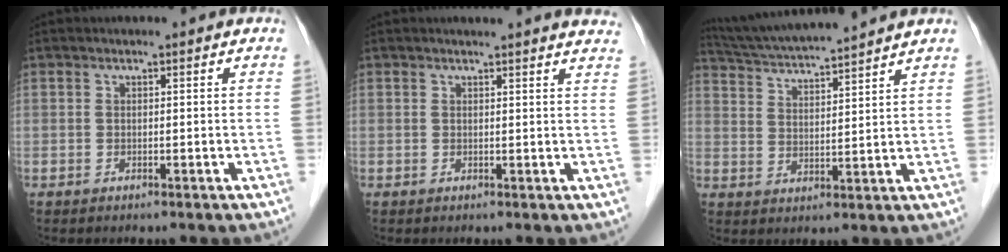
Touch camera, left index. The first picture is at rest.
{"total": 9.3, "force": [9.0, 0.8, 2.1], "torque": [-0.009, -0.006, 0.075]}
{"total": 17.1, "force": [15.5, 0.6, 7.2], "torque": [-0.130, 0.030, 0.236]}